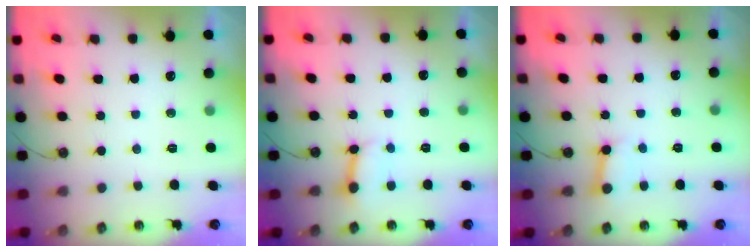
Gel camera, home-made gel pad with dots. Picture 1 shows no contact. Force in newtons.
{"total": 5.0, "press": 4.9, "slide": 0.6}
{"total": 3.1, "press": 3.1, "slide": 0.1}